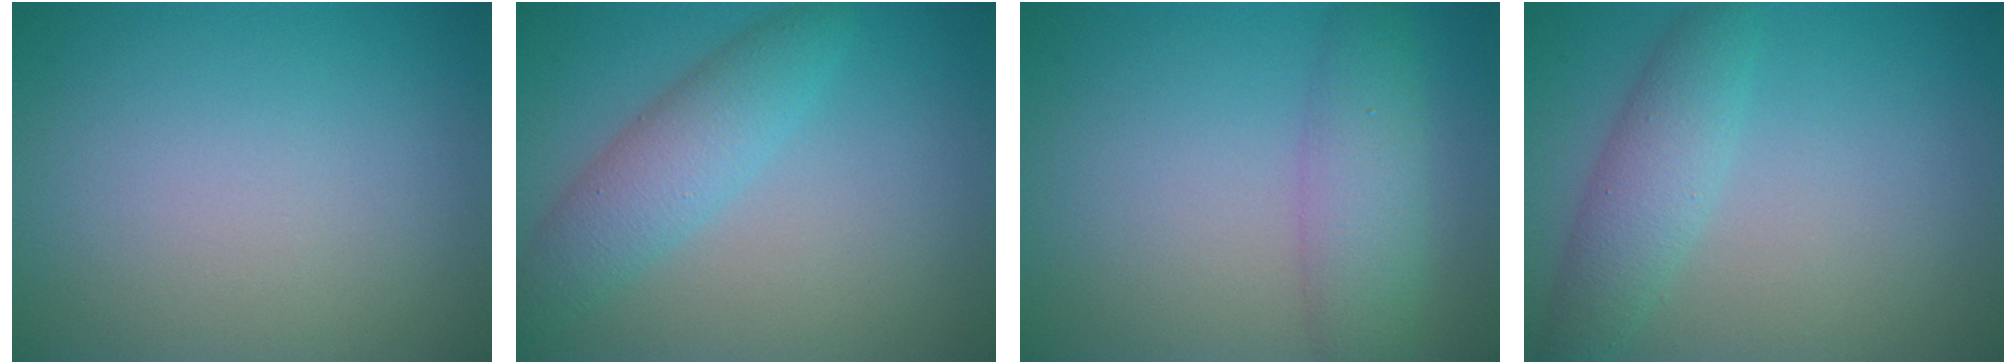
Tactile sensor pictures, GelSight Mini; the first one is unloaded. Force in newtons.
{"total": 3.9, "press": 3.9, "slide": 0.0}
{"total": 4.1, "press": 4.1, "slide": 0.1}
{"total": 3.5, "press": 3.5, "slide": 0.1}